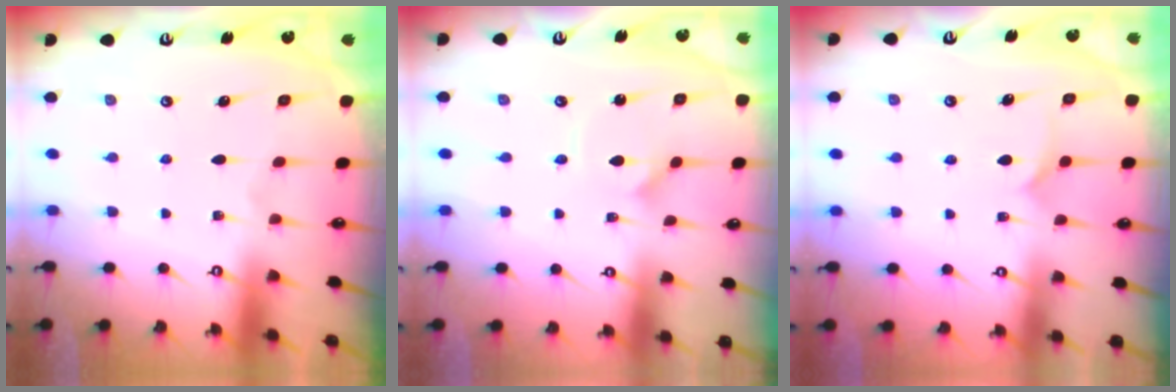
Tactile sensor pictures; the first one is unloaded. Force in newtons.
{"total": 2.9, "press": 2.9, "slide": 0.1}
{"total": 5.6, "press": 5.6, "slide": 0.1}